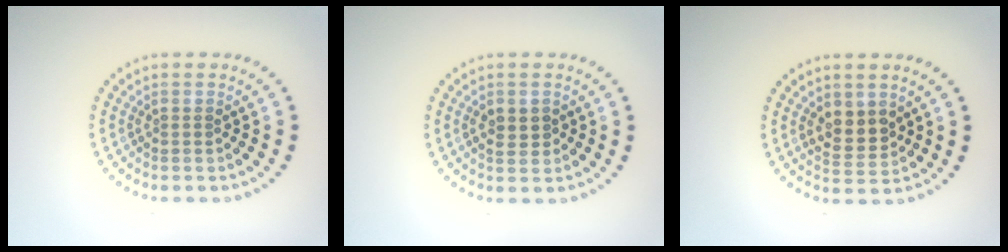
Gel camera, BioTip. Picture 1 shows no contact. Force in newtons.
{"total": 1.6, "press": 1.6, "slide": 0.1}
{"total": 2.7, "press": 2.6, "slide": 0.8}